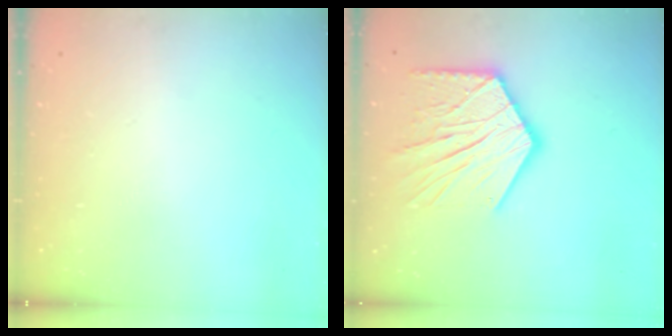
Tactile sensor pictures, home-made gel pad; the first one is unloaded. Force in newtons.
{"total": 17.7, "press": 17.6, "slide": 1.4}